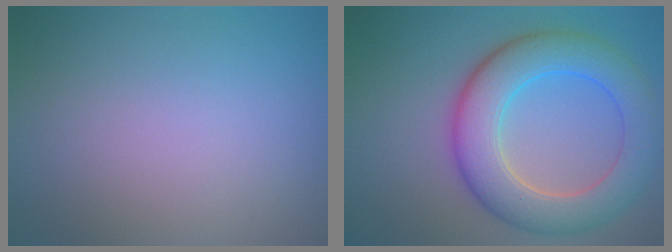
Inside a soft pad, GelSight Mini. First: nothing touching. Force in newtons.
{"total": 8.0, "press": 8.0, "slide": 0.3}